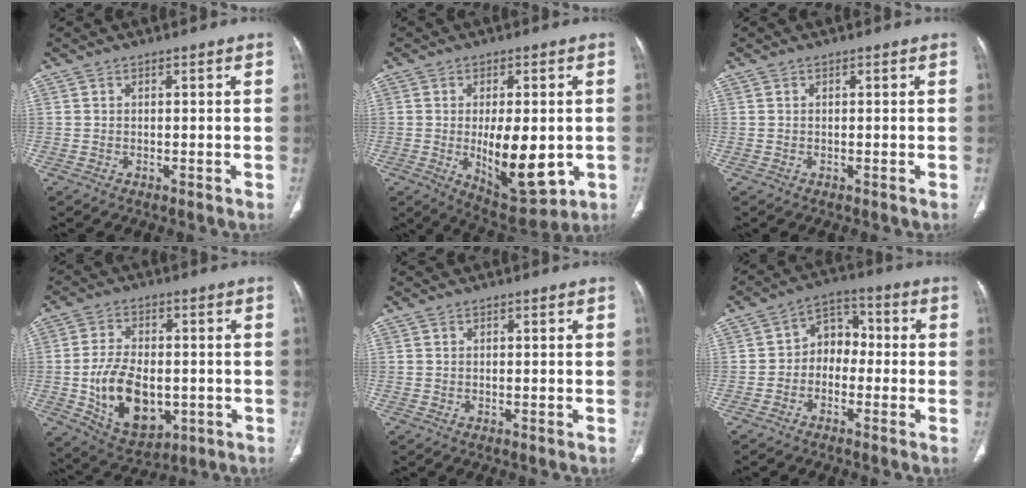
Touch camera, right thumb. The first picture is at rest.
{"total": 13.8, "force": [-2.1, 6.2, 12.1], "torque": [-0.161, -0.018, -0.015]}
{"total": 0.0}
{"total": 14.6, "force": [-2.5, 9.0, 11.2], "torque": [-0.175, -0.002, -0.025]}
{"total": 0.0}
{"total": 6.7, "force": [-1.3, 5.2, 4.0], "torque": [-0.030, 0.036, -0.041]}